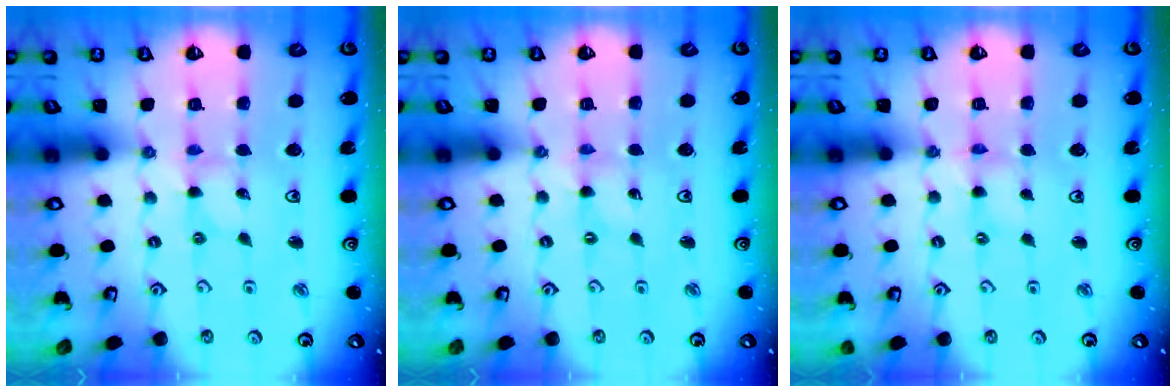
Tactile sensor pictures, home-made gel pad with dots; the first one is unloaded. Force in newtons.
{"total": 0.0}
{"total": 0.6, "press": 0.6, "slide": 0.2}